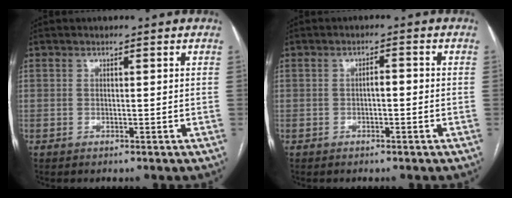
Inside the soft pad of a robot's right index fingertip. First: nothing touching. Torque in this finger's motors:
{"motor_torque": [0.38, 0.15, 0.29, 0.06]}